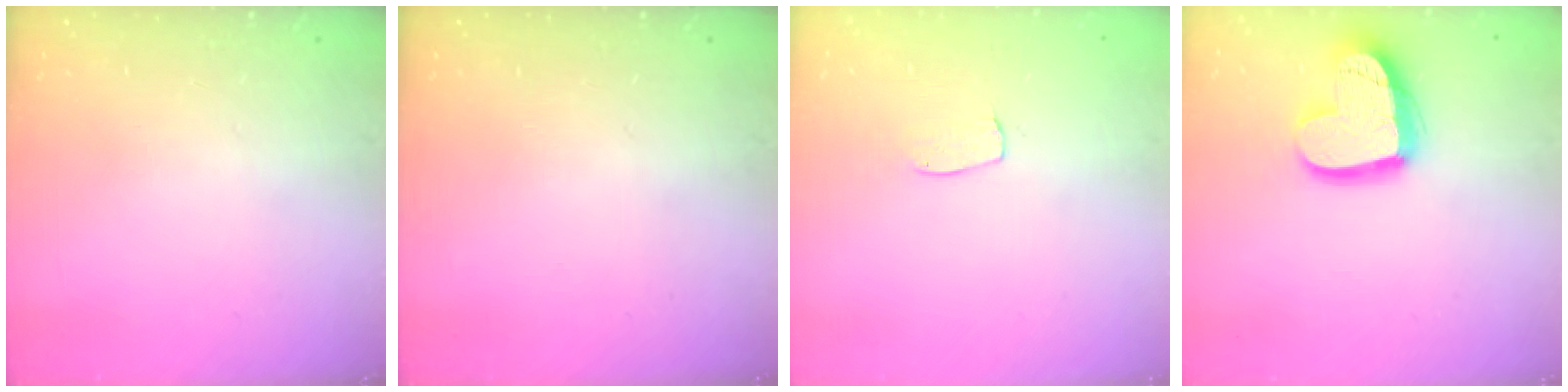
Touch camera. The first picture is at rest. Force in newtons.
{"total": 0.0}
{"total": 4.5, "press": 4.5, "slide": 0.3}
{"total": 17.8, "press": 17.7, "slide": 1.4}